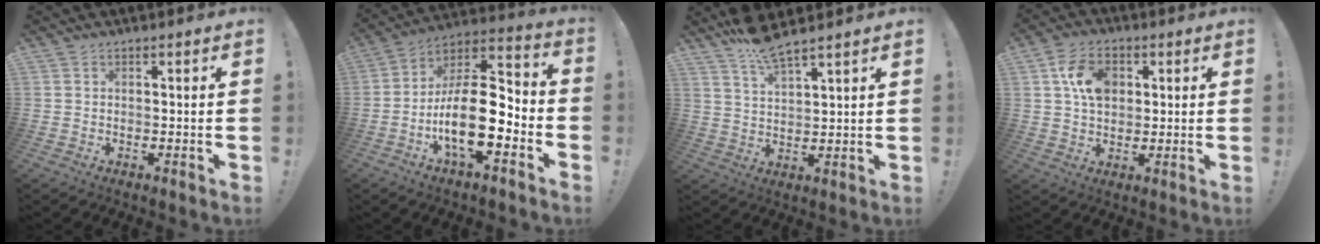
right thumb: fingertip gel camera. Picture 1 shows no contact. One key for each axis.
{"total": 18.3, "fx": -5.3, "fy": 8.0, "fz": 15.6, "tx": -0.286, "ty": 0.023, "tz": -0.083}
{"total": 7.7, "fx": 6.5, "fy": 1.3, "fz": 4.0, "tx": -0.079, "ty": -0.032, "tz": 0.117}
{"total": 10.2, "fx": 2.9, "fy": 7.4, "fz": 6.4, "tx": -0.097, "ty": 0.007, "tz": 0.057}